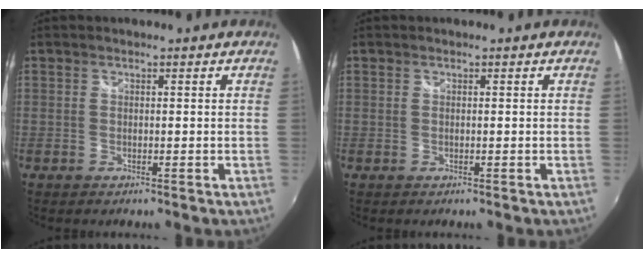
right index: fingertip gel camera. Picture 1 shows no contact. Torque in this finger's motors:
{"motor_torque": [0.00, 0.00, 0.00, 0.01]}